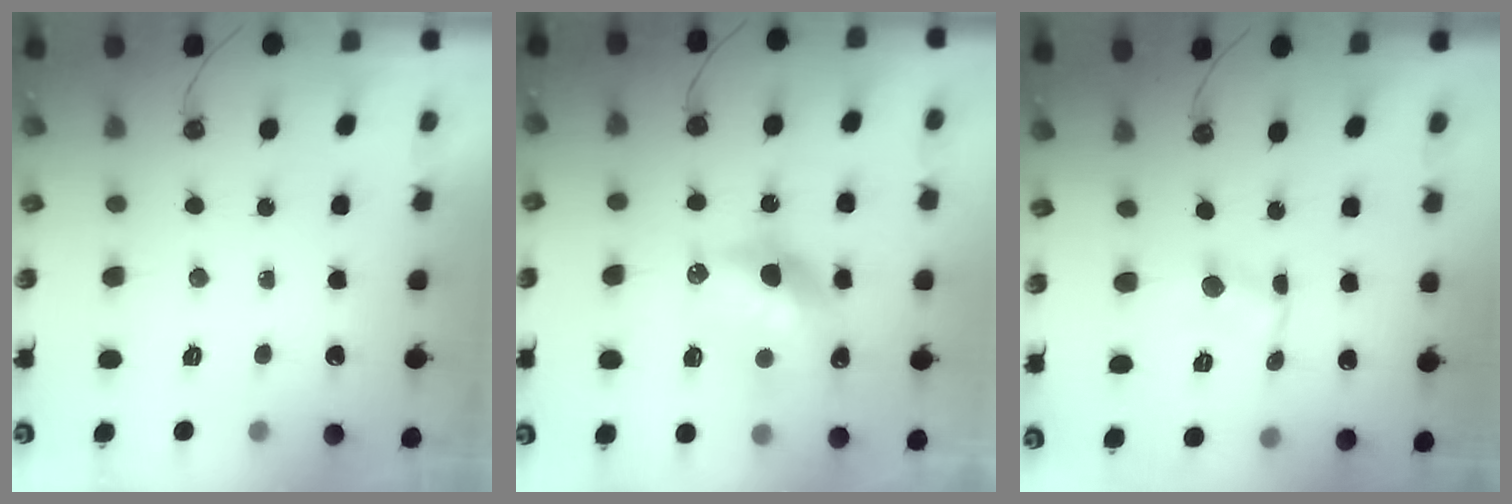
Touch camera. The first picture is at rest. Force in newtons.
{"total": 14.1, "press": 14.1, "slide": 0.8}
{"total": 1.3, "press": 1.3, "slide": 0.2}